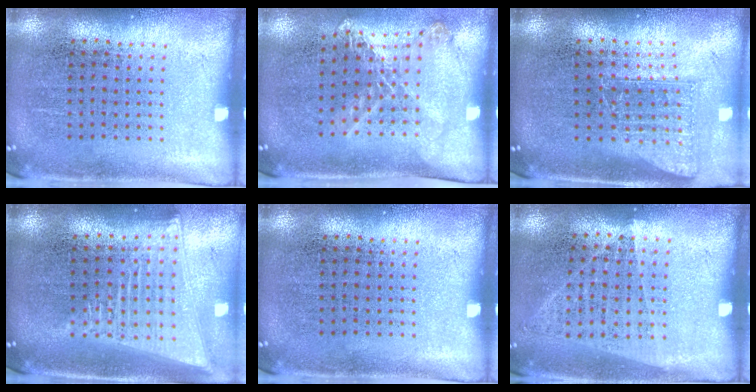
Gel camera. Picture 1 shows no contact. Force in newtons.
{"total": 1.3, "press": 1.2, "slide": 0.4}
{"total": 1.7, "press": 1.3, "slide": 1.2}
{"total": 2.1, "press": 1.8, "slide": 1.1}
{"total": 0.0}
{"total": 1.0, "press": 0.9, "slide": 0.4}